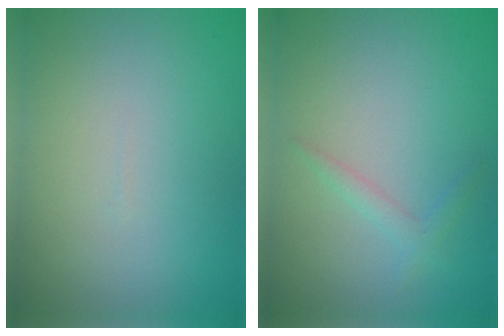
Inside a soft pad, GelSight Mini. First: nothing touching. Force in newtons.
{"total": 1.2, "press": 1.2, "slide": 0.1}